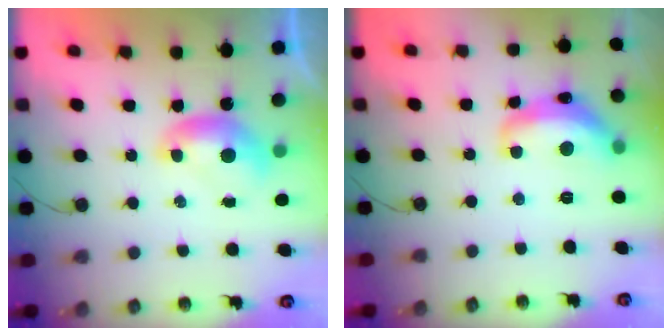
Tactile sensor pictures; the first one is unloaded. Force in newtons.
{"total": 7.3, "press": 7.3, "slide": 0.7}